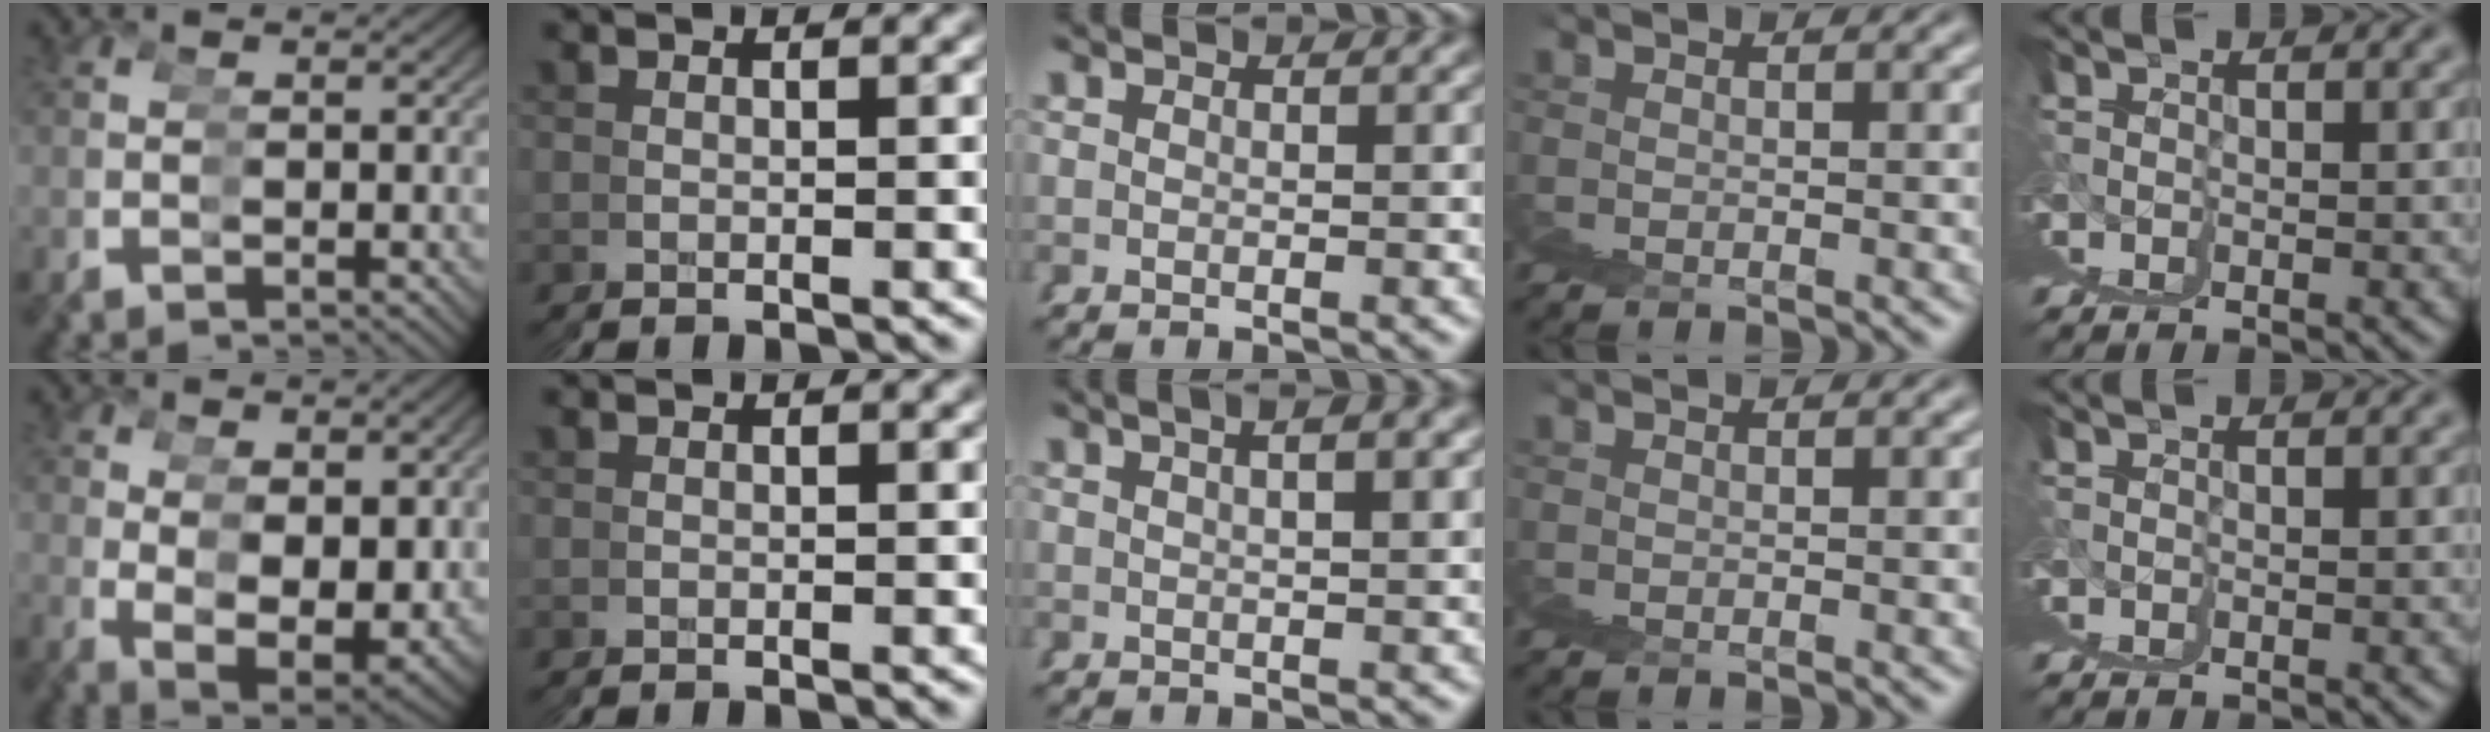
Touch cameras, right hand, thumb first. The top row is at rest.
{"thumb": {"total": 7.8, "force": [-0.3, 4.7, 6.2], "torque": [-0.102, -0.016, 0.011]}, "middle": {"total": 3.2, "force": [1.6, 0.4, 2.8], "torque": [-0.020, 0.023, 0.019]}}